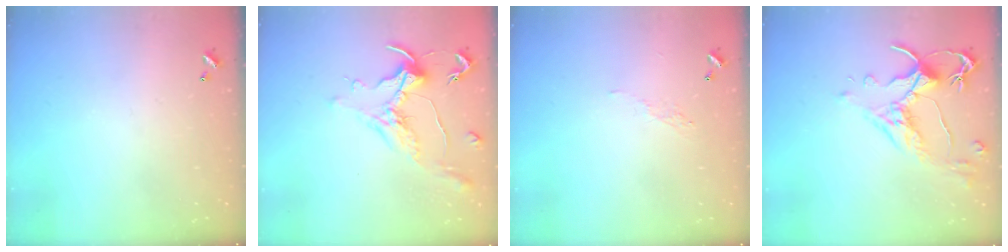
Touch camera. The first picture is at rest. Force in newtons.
{"total": 1.5, "press": 1.4, "slide": 0.6}
{"total": 3.8, "press": 3.8, "slide": 0.6}
{"total": 2.6, "press": 2.2, "slide": 1.3}